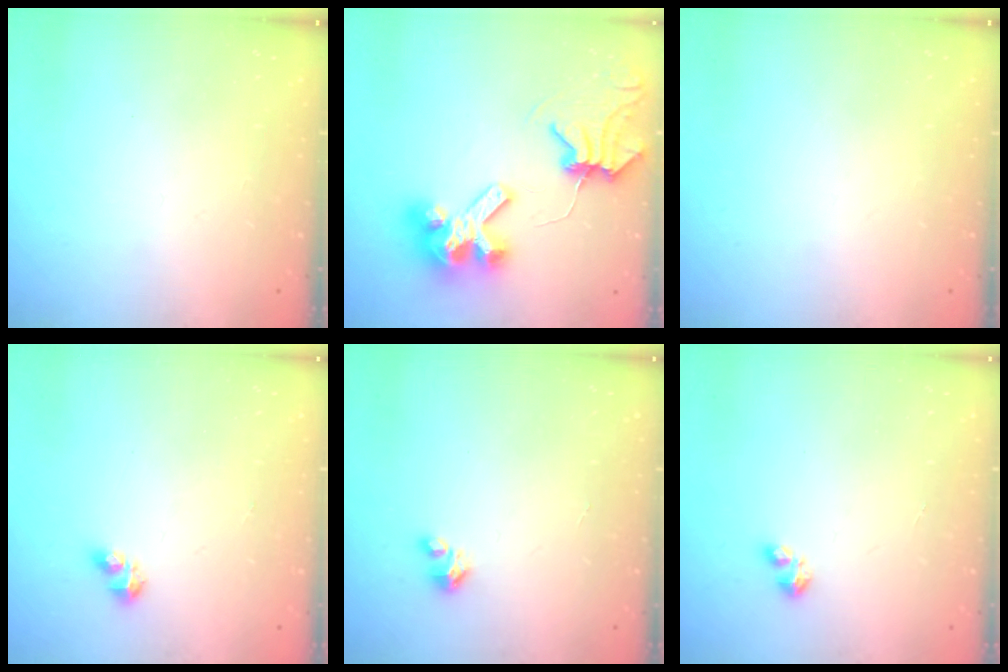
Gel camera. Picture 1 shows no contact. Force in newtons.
{"total": 11.3, "press": 11.2, "slide": 1.3}
{"total": 0.0}
{"total": 2.9, "press": 2.9, "slide": 0.3}
{"total": 1.6, "press": 1.6, "slide": 0.1}
{"total": 1.9, "press": 1.9, "slide": 0.4}